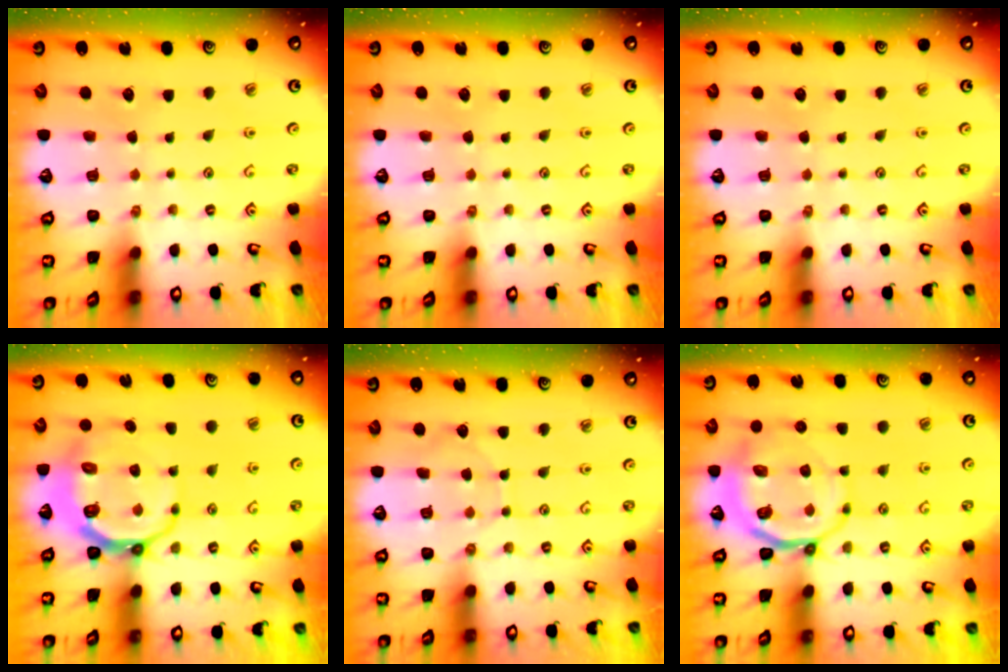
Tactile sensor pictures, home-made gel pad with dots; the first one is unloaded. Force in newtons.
{"total": 0.0}
{"total": 0.0}
{"total": 10.2, "press": 9.5, "slide": 3.7}
{"total": 5.0, "press": 4.9, "slide": 0.6}
{"total": 9.7, "press": 9.5, "slide": 2.3}